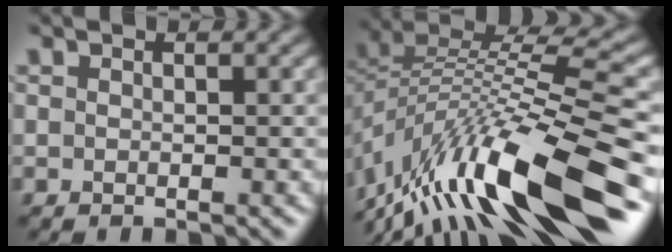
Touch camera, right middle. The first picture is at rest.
{"total": 14.0, "force": [-7.3, 4.2, 11.1], "torque": [-0.211, 0.025, -0.131]}